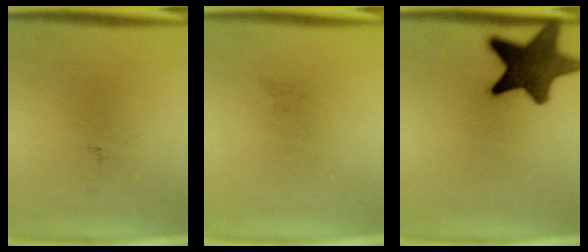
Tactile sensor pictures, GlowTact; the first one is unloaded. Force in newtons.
{"total": 0.0}
{"total": 13.3}